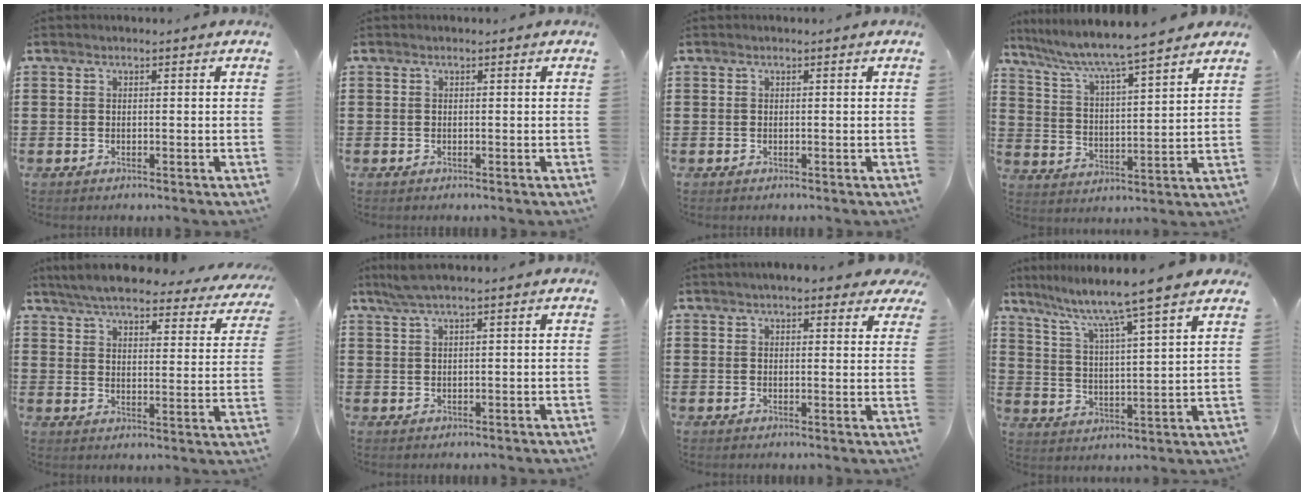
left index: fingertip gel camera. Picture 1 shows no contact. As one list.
[{"total": 0.0}, {"total": 0.0}, {"total": 6.0, "force": [5.4, -0.3, 2.6], "torque": [-0.074, -0.037, 0.086]}, {"total": 6.4, "force": [5.9, 0.5, 2.5], "torque": [-0.075, -0.034, 0.102]}, {"total": 2.4, "force": [1.4, -0.1, 1.9], "torque": [-0.039, 0.000, 0.025]}, {"total": 3.9, "force": [3.3, 0.8, 1.9], "torque": [-0.039, -0.003, 0.058]}, {"total": 7.6, "force": [6.4, -1.1, 4.0], "torque": [-0.103, -0.048, 0.099]}]